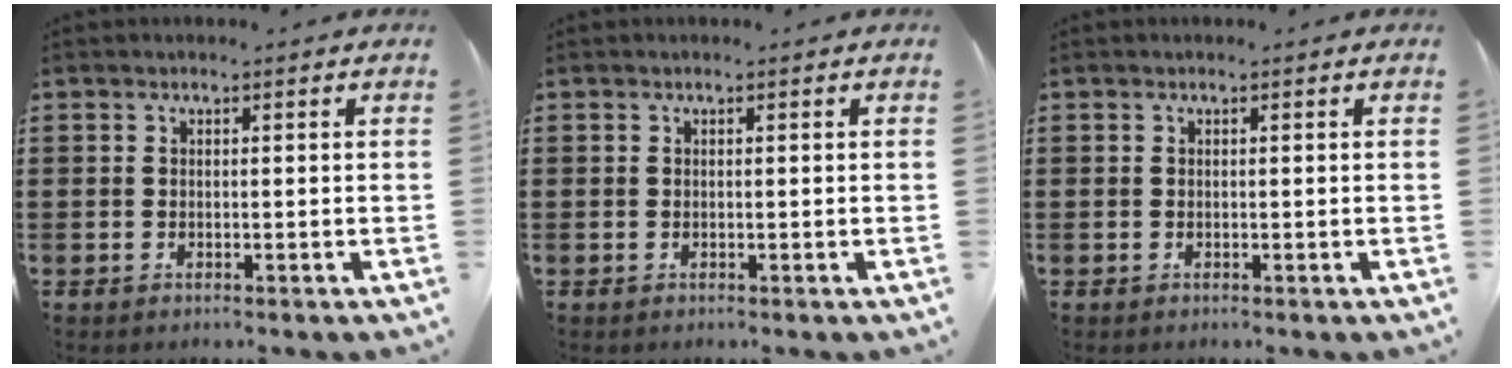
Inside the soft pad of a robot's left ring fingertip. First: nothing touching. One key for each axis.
{"total": 0.0}
{"total": 0.0}